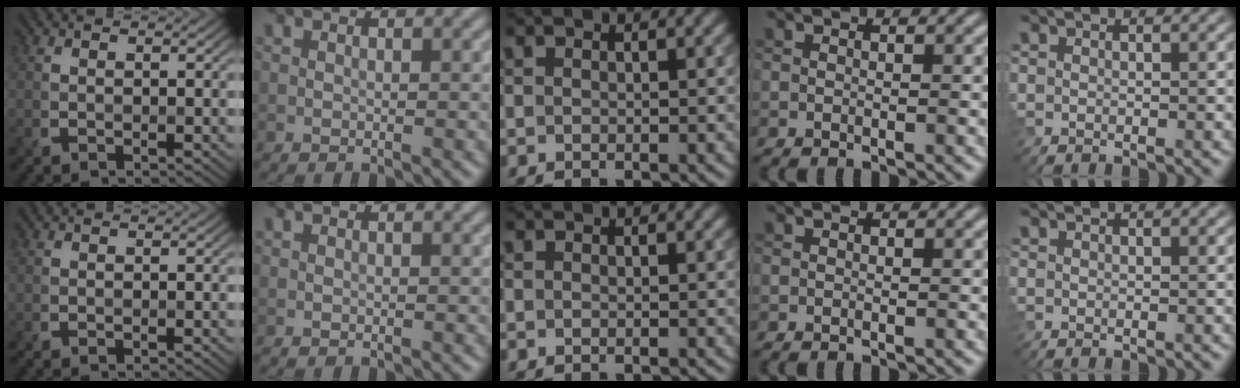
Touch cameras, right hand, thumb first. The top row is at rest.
{}